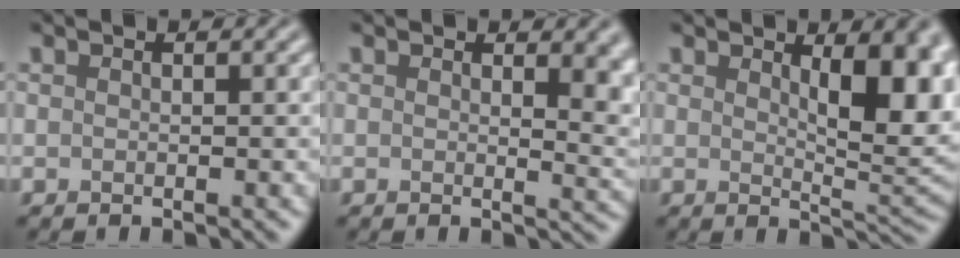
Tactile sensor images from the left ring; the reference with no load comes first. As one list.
[{"total": 4.5, "force": [1.5, 2.0, 3.7], "torque": [-0.029, -0.009, 0.026]}, {"total": 6.9, "force": [2.0, 2.6, 6.0], "torque": [-0.081, -0.007, 0.037]}]